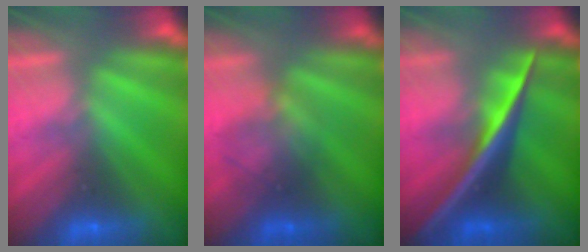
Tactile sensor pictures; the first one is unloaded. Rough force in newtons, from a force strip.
{"total": 1.7}
{"total": 2.5}